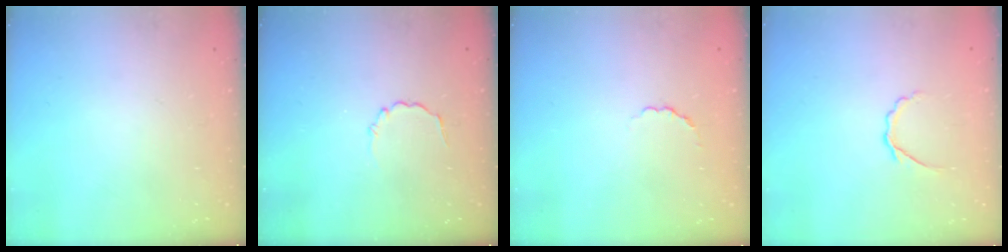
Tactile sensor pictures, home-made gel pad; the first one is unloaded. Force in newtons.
{"total": 2.1, "press": 1.9, "slide": 0.9}
{"total": 2.5, "press": 2.3, "slide": 0.9}
{"total": 2.8, "press": 2.7, "slide": 0.9}